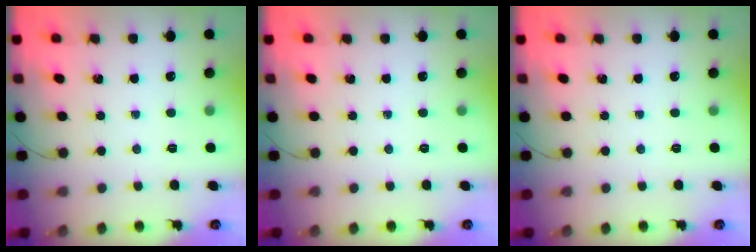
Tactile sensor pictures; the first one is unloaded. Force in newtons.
{"total": 0.0}
{"total": 0.0}